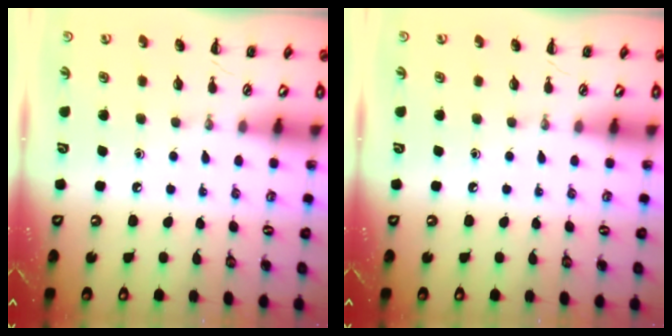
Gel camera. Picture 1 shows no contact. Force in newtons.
{"total": 0.0}